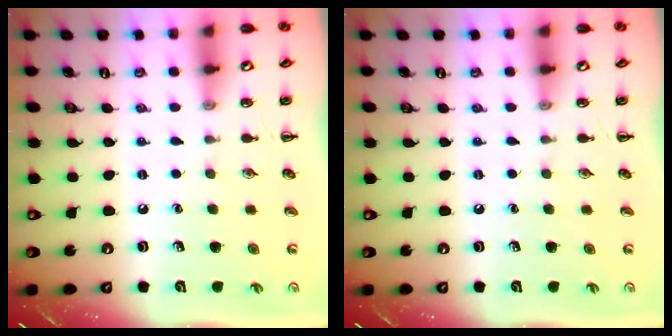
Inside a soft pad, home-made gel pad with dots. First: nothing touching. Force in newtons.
{"total": 0.0}